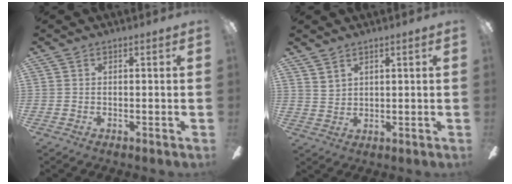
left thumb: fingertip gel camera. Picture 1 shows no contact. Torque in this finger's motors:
{"motor_torque": [0.27, -0.09, -0.21, 0.00, -0.07]}